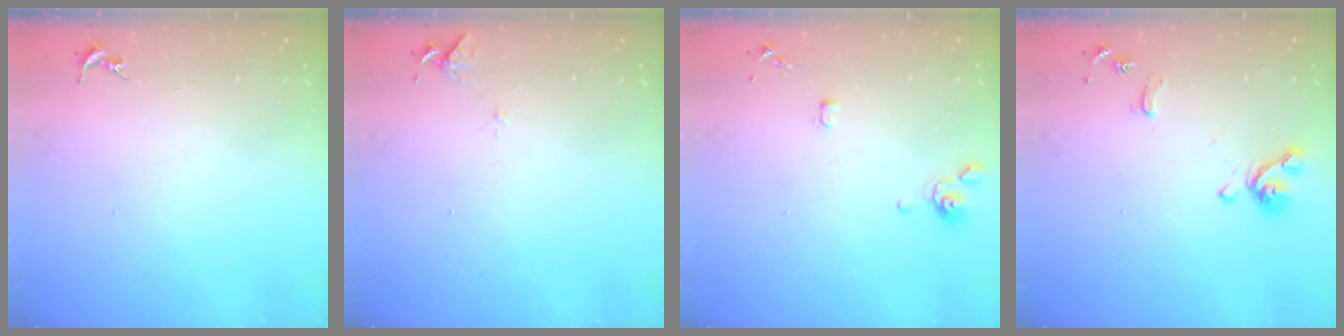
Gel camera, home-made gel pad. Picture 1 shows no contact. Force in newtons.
{"total": 6.2, "press": 6.2, "slide": 0.6}
{"total": 3.6, "press": 3.5, "slide": 0.7}
{"total": 11.5, "press": 11.4, "slide": 1.6}